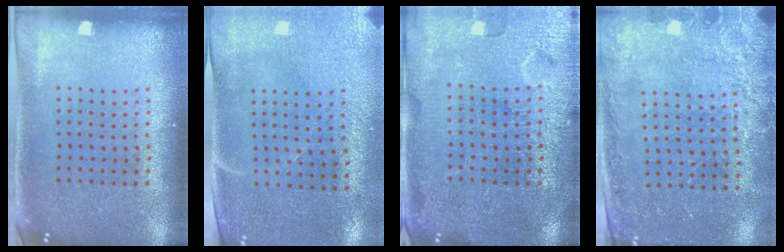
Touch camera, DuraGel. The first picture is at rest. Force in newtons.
{"total": 2.9, "press": 2.5, "slide": 1.5}
{"total": 4.0, "press": 3.9, "slide": 0.5}
{"total": 2.5, "press": 2.4, "slide": 0.5}